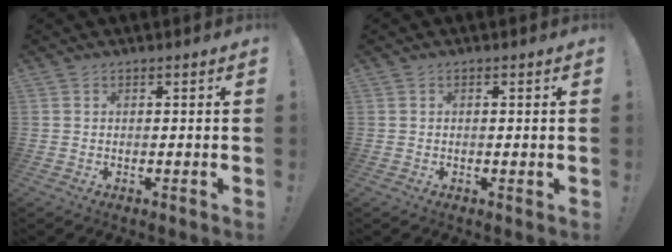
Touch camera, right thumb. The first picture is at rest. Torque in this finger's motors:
{"motor_torque": [0.06, -0.23, 0.37, -0.24, 0.03]}